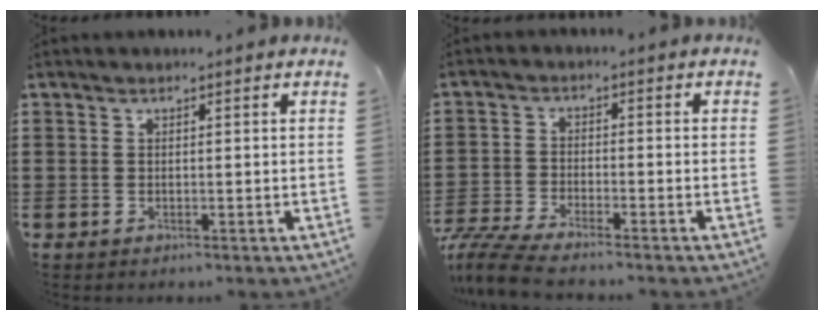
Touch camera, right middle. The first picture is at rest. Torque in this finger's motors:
{"motor_torque": [1.39, -0.75, 0.39, 0.17]}